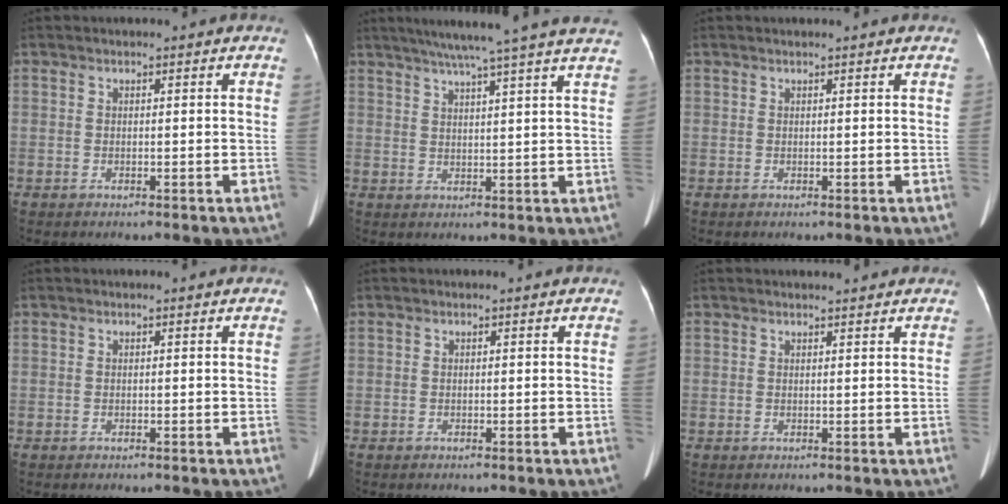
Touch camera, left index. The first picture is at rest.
{"total": 17.2, "force": [14.4, -1.4, 9.2], "torque": [-0.149, 0.006, 0.181]}
{"total": 1.2, "force": [1.1, -0.1, 0.5], "torque": [-0.009, 0.012, 0.018]}
{"total": 0.0}
{"total": 0.0}
{"total": 2.1, "force": [2.0, 0.2, 0.4], "torque": [-0.010, 0.006, 0.026]}